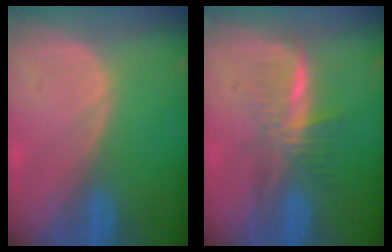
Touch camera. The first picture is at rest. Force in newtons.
{"total": 5.8, "press": 5.3, "slide": 2.3}